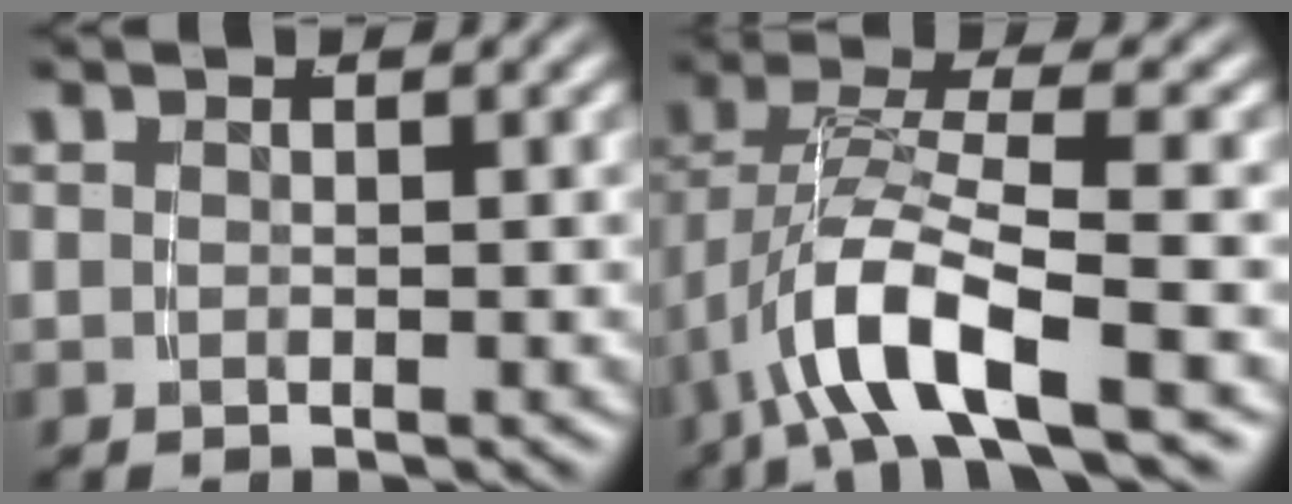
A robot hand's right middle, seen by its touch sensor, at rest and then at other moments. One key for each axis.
{"total": 6.0, "fx": -1.5, "fy": 2.1, "fz": 5.4, "tx": -0.120, "ty": -0.017, "tz": -0.013}